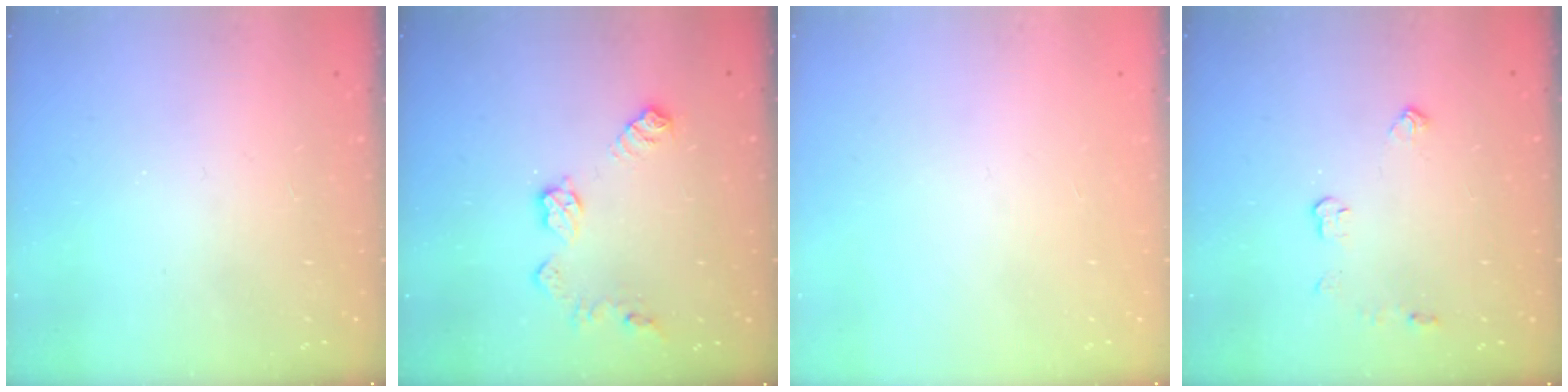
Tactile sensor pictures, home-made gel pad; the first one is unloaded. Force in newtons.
{"total": 9.6, "press": 9.6, "slide": 0.6}
{"total": 0.0}
{"total": 3.7, "press": 3.6, "slide": 0.6}